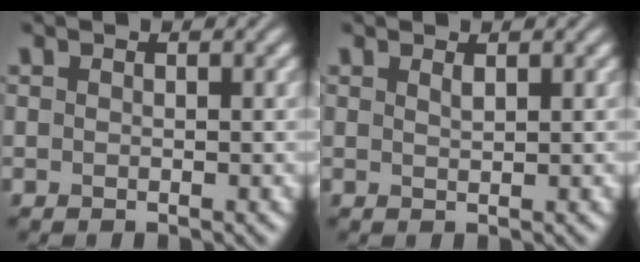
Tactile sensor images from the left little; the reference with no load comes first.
{"total": 0.7, "force": [0.6, 0.1, 0.4], "torque": [-0.006, 0.000, 0.011]}